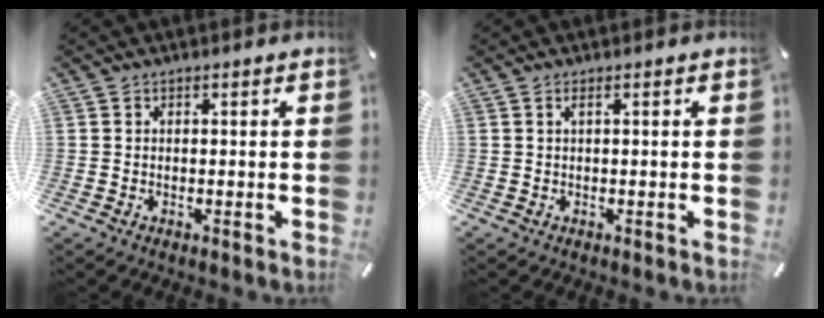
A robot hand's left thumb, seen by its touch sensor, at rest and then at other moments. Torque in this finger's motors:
{"motor_torque": [0.25, 0.17, 0.14, -0.07, 0.00]}